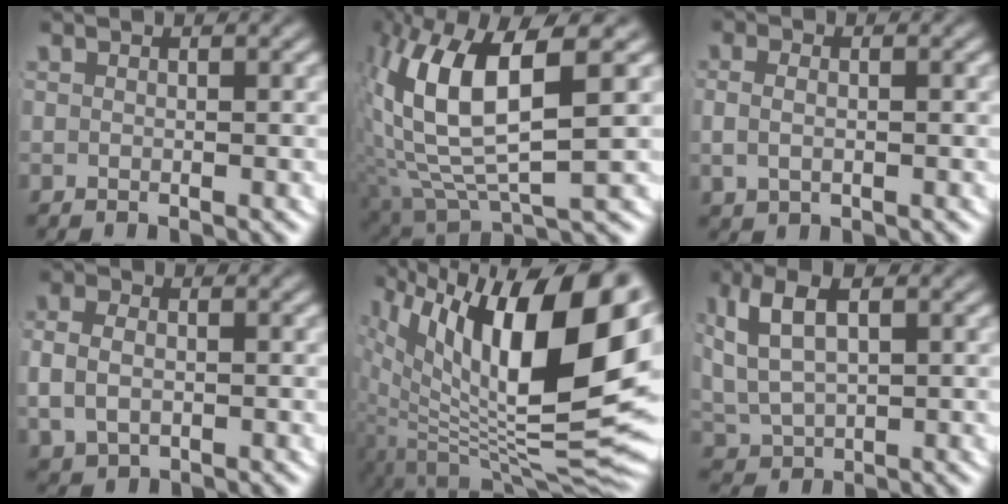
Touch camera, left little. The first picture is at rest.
{"total": 12.6, "force": [1.4, 6.7, 10.6], "torque": [-0.215, -0.016, 0.035]}
{"total": 1.9, "force": [-0.2, 1.1, 1.5], "torque": [-0.036, -0.005, 0.005]}
{"total": 3.5, "force": [-0.4, 2.7, 2.2], "torque": [-0.060, -0.009, 0.004]}
{"total": 16.6, "force": [1.4, 7.3, 14.9], "torque": [-0.221, -0.022, 0.044]}
{"total": 6.0, "force": [1.2, 4.3, 4.1], "torque": [-0.103, -0.011, 0.035]}